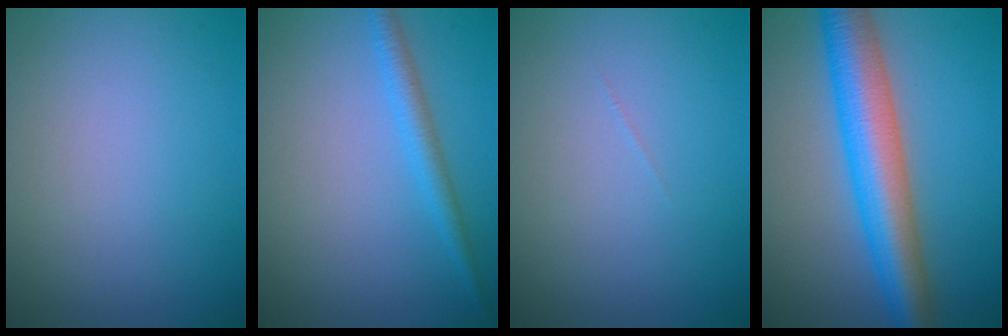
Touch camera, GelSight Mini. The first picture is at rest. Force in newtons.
{"total": 2.1, "press": 2.1, "slide": 0.1}
{"total": 0.0}
{"total": 8.0, "press": 8.0, "slide": 0.2}